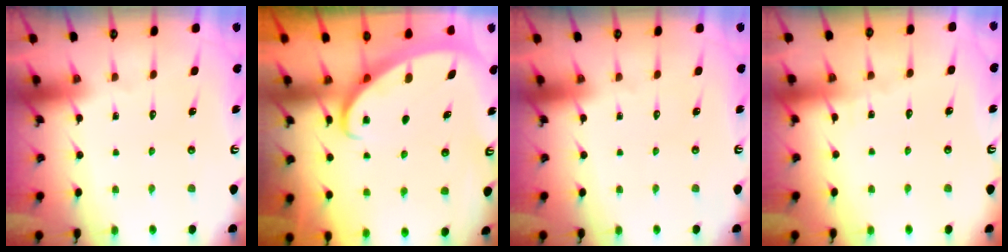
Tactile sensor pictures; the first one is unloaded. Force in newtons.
{"total": 2.4, "press": 2.4, "slide": 0.4}
{"total": 0.0}
{"total": 3.1, "press": 3.1, "slide": 0.3}